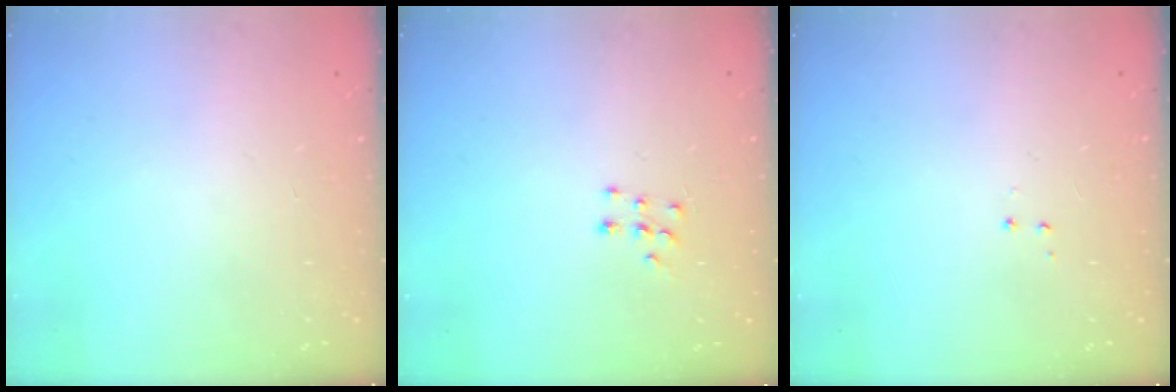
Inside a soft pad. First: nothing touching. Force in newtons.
{"total": 6.0, "press": 6.0, "slide": 0.4}
{"total": 4.0, "press": 4.0, "slide": 0.4}